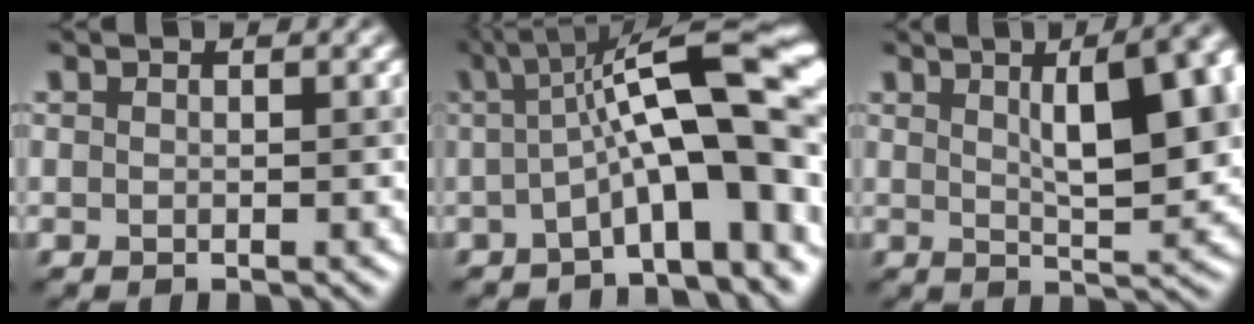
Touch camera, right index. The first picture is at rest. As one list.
[{"total": 12.2, "force": [-0.2, 2.9, 11.8], "torque": [-0.153, 0.029, -0.008]}, {"total": 10.8, "force": [3.1, 3.6, 9.6], "torque": [-0.077, 0.030, 0.037]}]